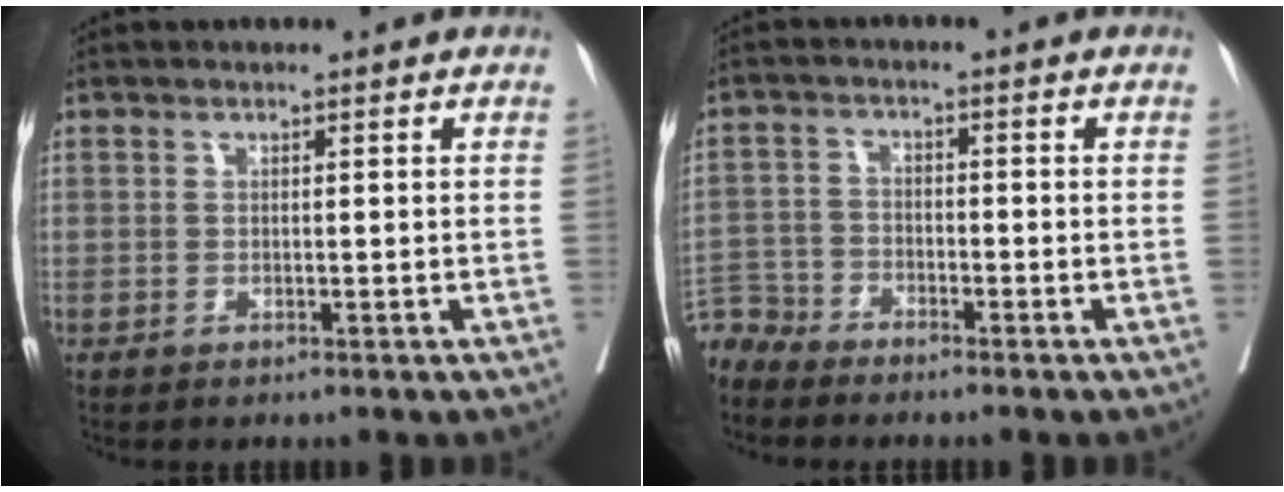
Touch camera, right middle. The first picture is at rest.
{"total": 4.7, "force": [-4.6, 0.7, -0.6], "torque": [0.014, -0.004, -0.091]}